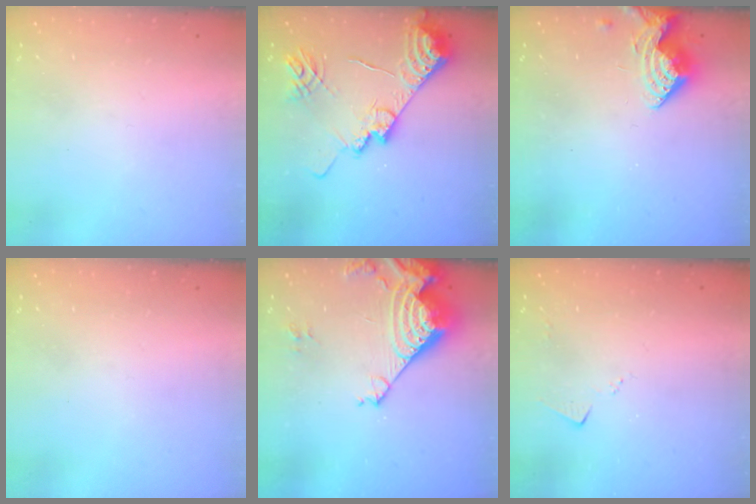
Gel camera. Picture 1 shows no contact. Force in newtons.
{"total": 18.3, "press": 18.2, "slide": 2.0}
{"total": 8.3, "press": 8.3, "slide": 0.4}
{"total": 0.0}
{"total": 15.3, "press": 15.2, "slide": 1.8}
{"total": 3.5, "press": 3.5, "slide": 0.4}